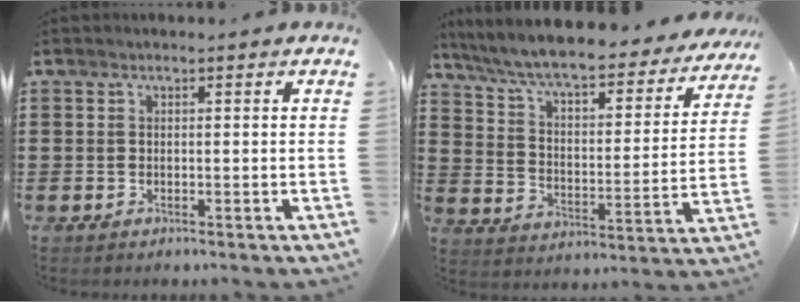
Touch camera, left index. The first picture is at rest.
{"total": 7.4, "force": [6.7, 0.6, 3.2], "torque": [-0.093, -0.047, 0.109]}